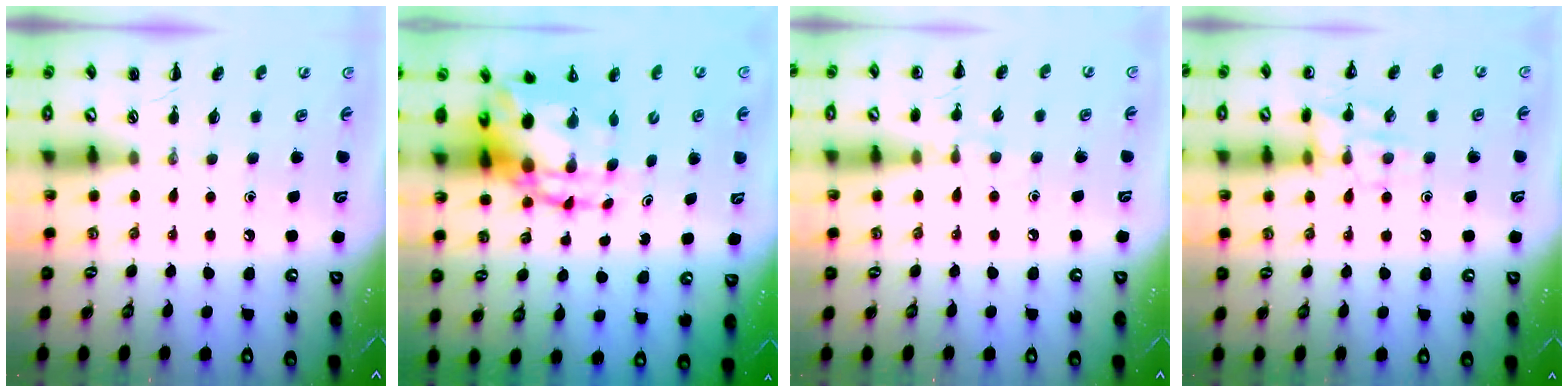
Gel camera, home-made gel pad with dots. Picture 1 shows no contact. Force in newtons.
{"total": 9.7, "press": 9.3, "slide": 2.6}
{"total": 6.5, "press": 6.3, "slide": 1.8}
{"total": 11.5, "press": 11.4, "slide": 0.6}